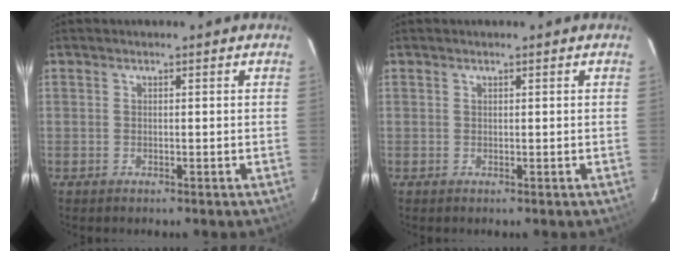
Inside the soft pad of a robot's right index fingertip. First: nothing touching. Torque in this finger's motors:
{"motor_torque": [-0.14, 0.17, 0.02, 0.00]}